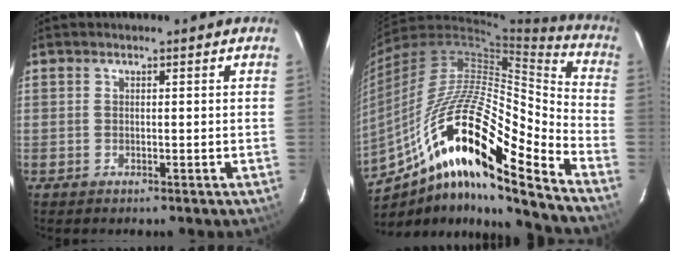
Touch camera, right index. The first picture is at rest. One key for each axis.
{"total": 23.7, "fx": -11.3, "fy": 5.0, "fz": 20.2, "tx": -0.356, "ty": -0.032, "tz": -0.217}